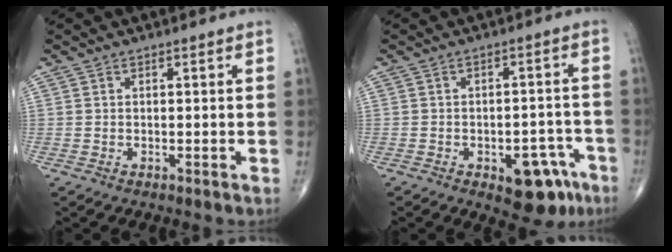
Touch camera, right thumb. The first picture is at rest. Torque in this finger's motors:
{"motor_torque": [1.68, 1.02, 0.44, -0.69, 0.02]}